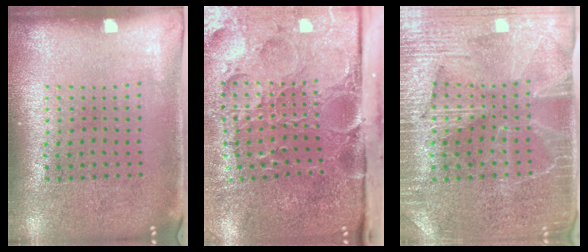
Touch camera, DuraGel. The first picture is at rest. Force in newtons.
{"total": 5.3, "press": 4.1, "slide": 3.3}
{"total": 4.0, "press": 3.6, "slide": 1.6}